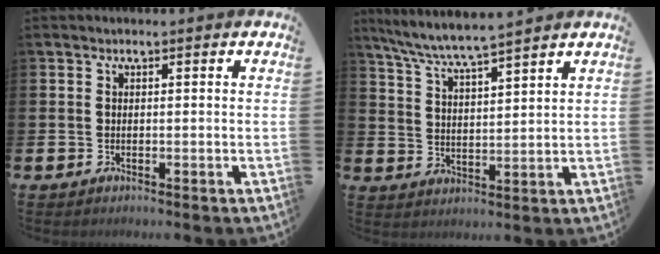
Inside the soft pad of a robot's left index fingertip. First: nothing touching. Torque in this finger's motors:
{"motor_torque": [0.73, -0.75, 0.23, 0.21]}